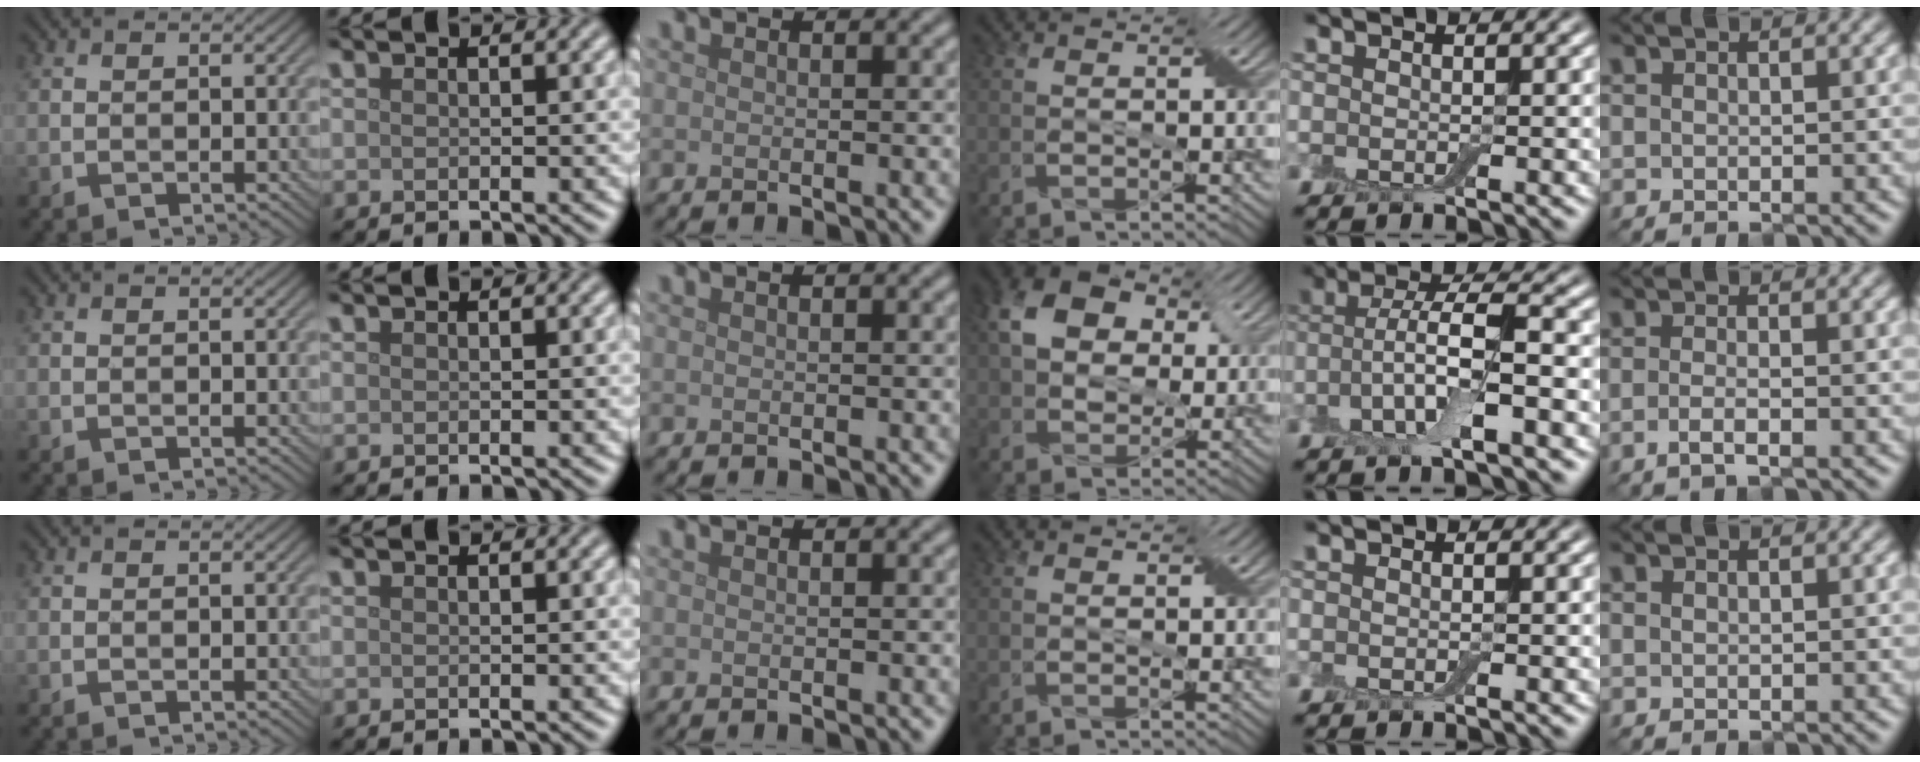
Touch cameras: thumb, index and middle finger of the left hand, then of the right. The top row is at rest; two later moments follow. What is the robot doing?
{"motion": "wipe", "object": "dish"}